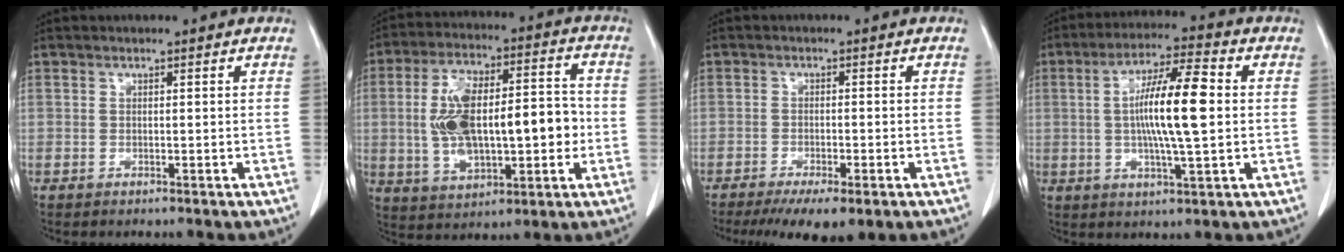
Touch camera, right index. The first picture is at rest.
{"total": 16.7, "force": [-1.0, 6.8, 15.2], "torque": [-0.276, 0.029, -0.005]}
{"total": 7.5, "force": [-4.9, 2.0, 5.4], "torque": [-0.078, -0.016, -0.073]}
{"total": 12.2, "force": [0.7, 1.1, 12.2], "torque": [-0.220, 0.007, 0.008]}